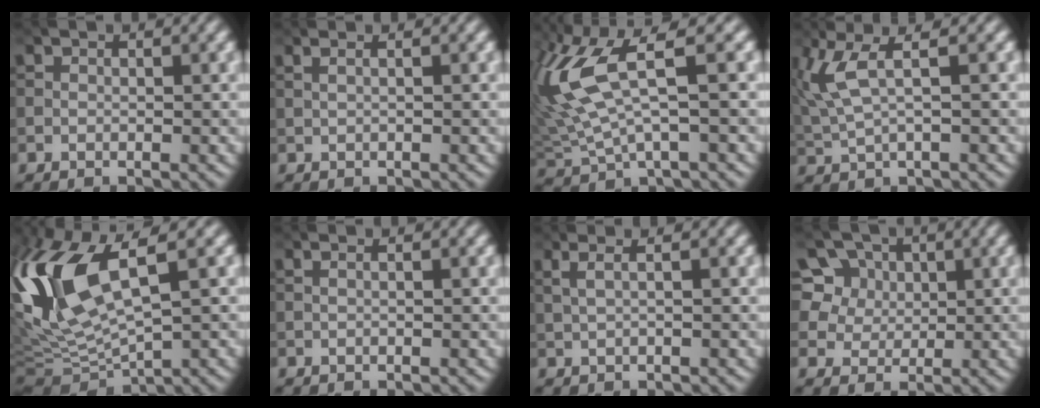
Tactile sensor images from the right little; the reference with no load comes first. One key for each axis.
{"total": 2.2, "fx": 1.2, "fy": 1.1, "fz": 1.5, "tx": -0.015, "ty": 0.014, "tz": -0.007}
{"total": 8.6, "fx": 2.1, "fy": 3.0, "fz": 7.8, "tx": -0.196, "ty": 0.005, "tz": 0.039}
{"total": 4.2, "fx": 1.5, "fy": 1.1, "fz": 3.8, "tx": -0.101, "ty": 0.003, "tz": 0.039}
{"total": 12.9, "fx": 3.3, "fy": 4.9, "fz": 11.5, "tx": -0.268, "ty": 0.007, "tz": 0.065}
{"total": 1.2, "fx": 0.6, "fy": 0.6, "fz": 0.8, "tx": -0.006, "ty": -0.001, "tz": -0.003}
{"total": 3.4, "fx": 1.8, "fy": 1.5, "fz": 2.4, "tx": -0.037, "ty": 0.018, "tz": 0.007}
{"total": 11.4, "fx": 6.3, "fy": 8.2, "fz": 4.8, "tx": -0.117, "ty": 0.022, "tz": 0.102}